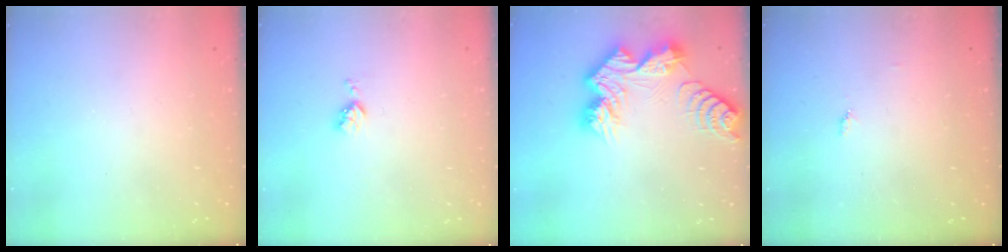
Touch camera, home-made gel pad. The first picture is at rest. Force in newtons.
{"total": 4.3, "press": 4.3, "slide": 0.6}
{"total": 13.3, "press": 13.3, "slide": 1.3}
{"total": 4.5, "press": 4.5, "slide": 0.6}